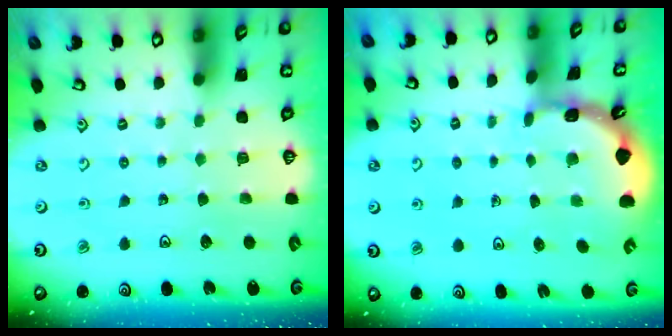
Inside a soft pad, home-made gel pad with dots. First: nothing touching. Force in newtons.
{"total": 1.7, "press": 1.7, "slide": 0.1}